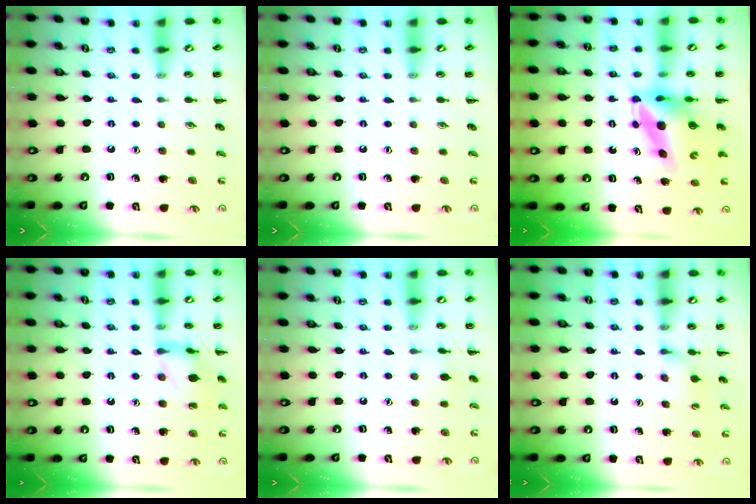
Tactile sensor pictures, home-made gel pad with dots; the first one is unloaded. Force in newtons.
{"total": 0.0}
{"total": 6.6, "press": 6.3, "slide": 1.9}
{"total": 12.6, "press": 12.6, "slide": 0.6}
{"total": 5.3, "press": 5.2, "slide": 1.3}
{"total": 5.4, "press": 5.1, "slide": 1.8}